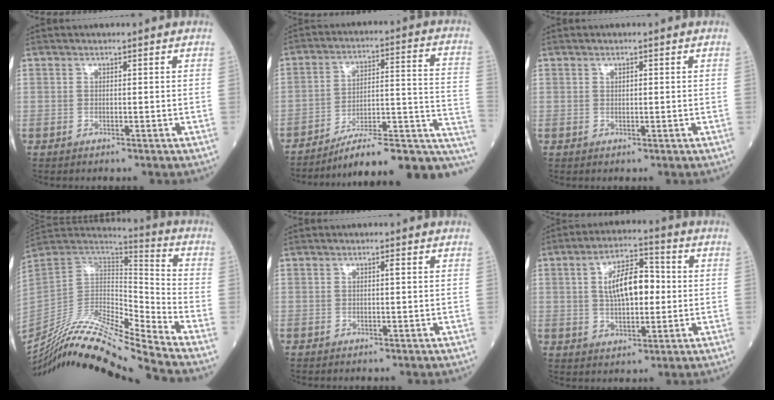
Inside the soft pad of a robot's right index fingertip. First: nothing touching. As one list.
[{"total": 20.0, "force": [-14.9, 3.9, 12.8], "torque": [-0.098, 0.049, -0.209]}, {"total": 0.6, "force": [0.2, 0.2, 0.5], "torque": [-0.011, -0.001, 0.004]}, {"total": 23.2, "force": [-21.0, -0.9, 9.9], "torque": [-0.208, -0.006, -0.371]}, {"total": 0.5, "force": [0.1, -0.1, 0.5], "torque": [-0.010, 0.000, 0.000]}, {"total": 9.5, "force": [0.9, 3.8, 8.7], "torque": [-0.159, 0.018, 0.014]}]